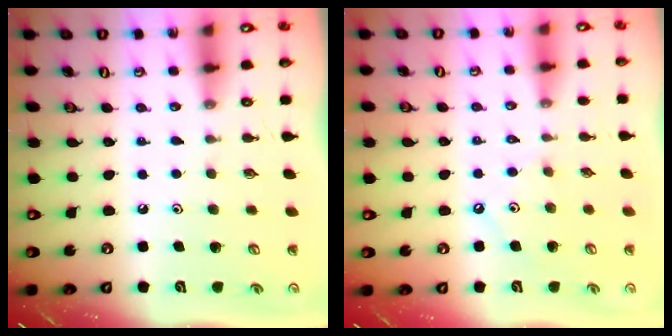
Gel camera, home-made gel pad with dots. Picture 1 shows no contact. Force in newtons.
{"total": 2.8, "press": 2.7, "slide": 0.6}